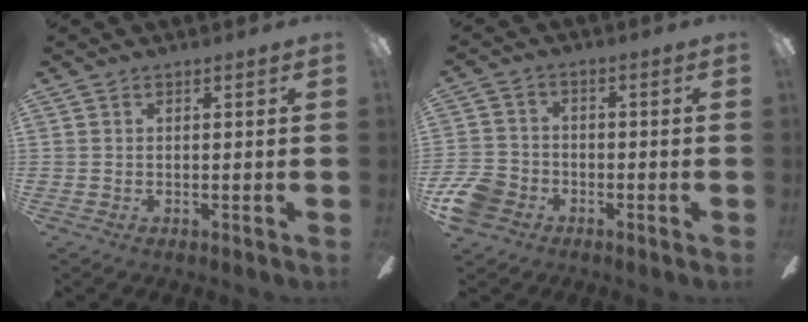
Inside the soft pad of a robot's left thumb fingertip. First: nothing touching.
{"total": 7.7, "force": [-3.9, 5.9, 2.9], "torque": [-0.073, 0.032, -0.074]}